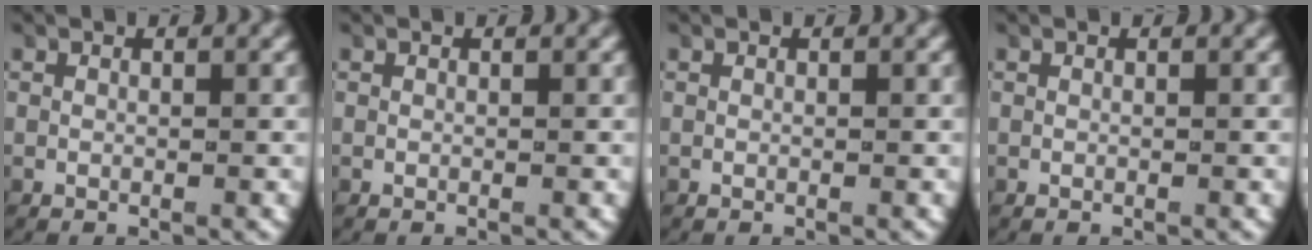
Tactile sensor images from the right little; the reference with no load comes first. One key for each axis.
{"total": 0.0}
{"total": 0.0}
{"total": 0.0}